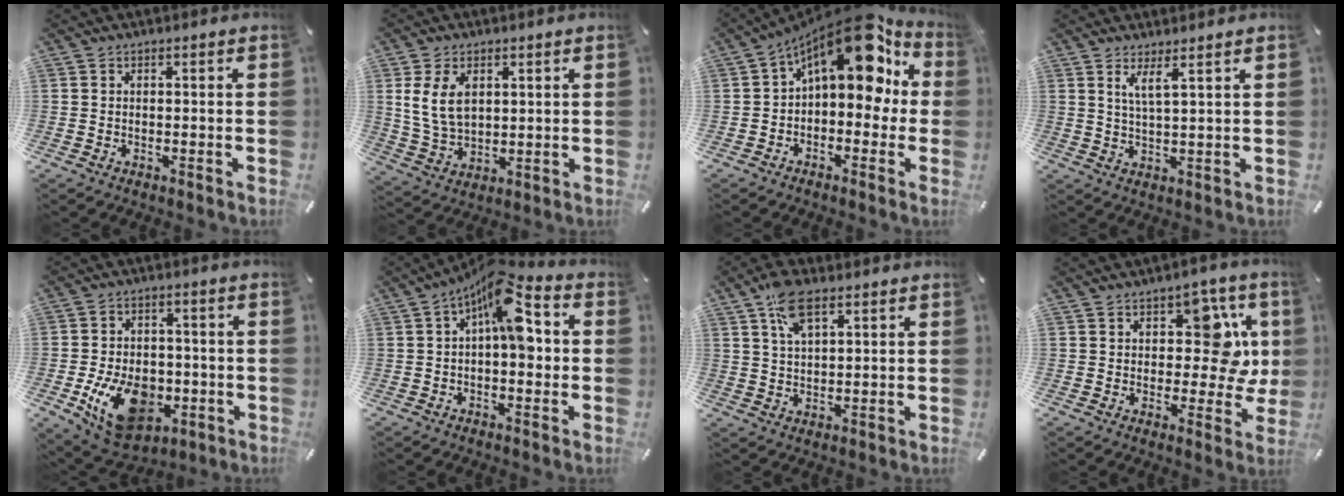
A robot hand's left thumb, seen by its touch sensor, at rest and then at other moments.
{"total": 8.3, "force": [2.6, 5.9, 5.2], "torque": [-0.116, -0.002, 0.045]}
{"total": 16.2, "force": [8.6, 7.4, 11.5], "torque": [-0.180, -0.066, 0.144]}
{"total": 4.1, "force": [2.7, -0.1, 3.1], "torque": [-0.068, -0.007, 0.045]}
{"total": 15.2, "force": [-4.4, 10.3, 10.3], "torque": [-0.186, 0.012, -0.072]}
{"total": 12.0, "force": [2.1, 5.7, 10.4], "torque": [-0.148, -0.015, 0.035]}
{"total": 8.1, "force": [4.3, 3.7, 5.8], "torque": [-0.114, 0.002, 0.078]}
{"total": 12.9, "force": [3.6, 7.8, 9.7], "torque": [-0.118, -0.016, 0.063]}